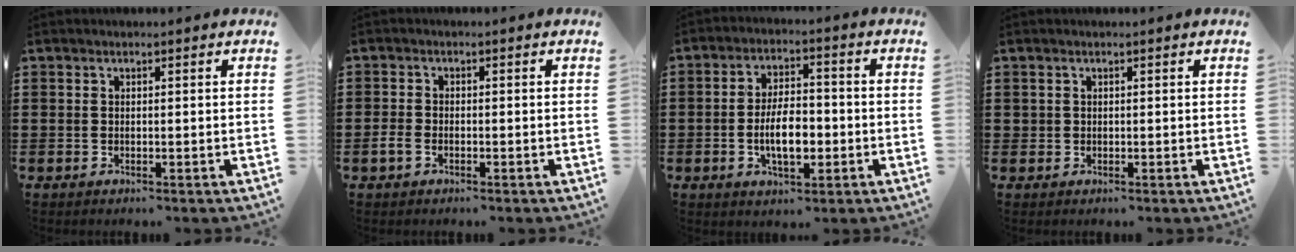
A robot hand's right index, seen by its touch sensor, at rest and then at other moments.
{"total": 1.8, "force": [-1.0, 1.1, 1.1], "torque": [-0.029, -0.001, -0.022]}
{"total": 6.9, "force": [-1.6, 3.2, 5.9], "torque": [-0.116, 0.000, -0.034]}
{"total": 0.7, "force": [0.2, 0.6, 0.0], "torque": [-0.002, 0.004, 0.004]}